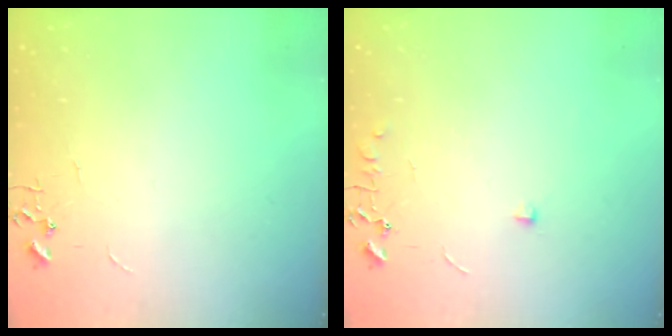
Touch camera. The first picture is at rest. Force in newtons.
{"total": 6.1, "press": 6.1, "slide": 0.8}